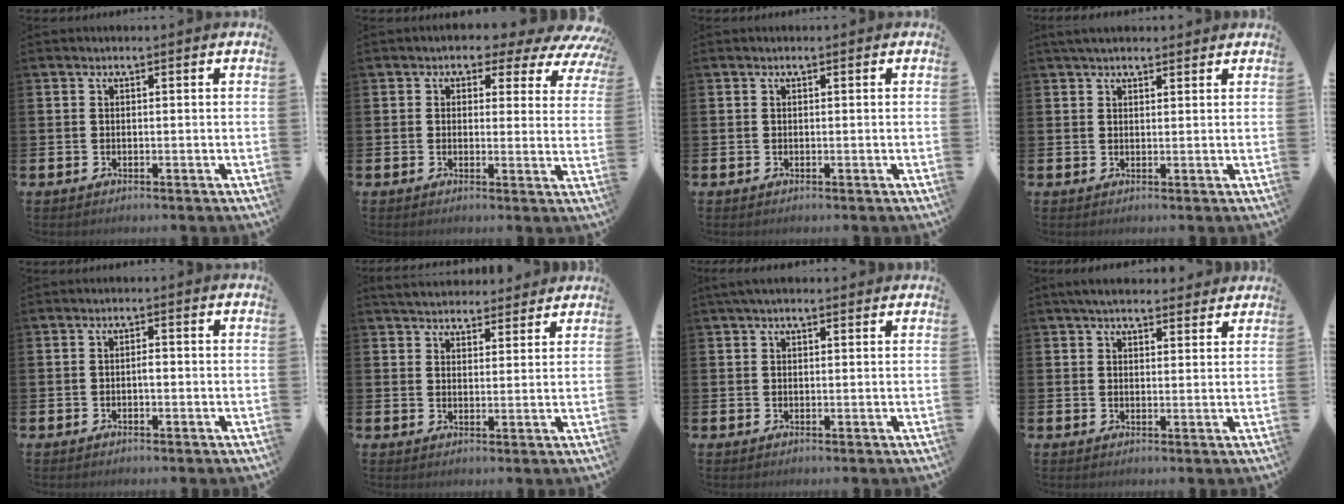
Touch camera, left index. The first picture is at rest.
{"total": 3.5, "force": [2.4, 2.1, 1.4], "torque": [-0.025, -0.024, 0.029]}
{"total": 0.0}
{"total": 2.7, "force": [2.4, 0.9, 0.8], "torque": [-0.007, -0.005, 0.041]}
{"total": 1.1, "force": [-0.3, 0.5, 1.0], "torque": [-0.025, 0.004, -0.004]}
{"total": 4.5, "force": [4.4, 0.9, 0.1], "torque": [-0.010, -0.023, 0.081]}
{"total": 1.8, "force": [1.4, 0.6, 1.0], "torque": [-0.016, 0.005, 0.024]}
{"total": 4.1, "force": [3.7, 1.2, 1.1], "torque": [-0.015, -0.015, 0.067]}